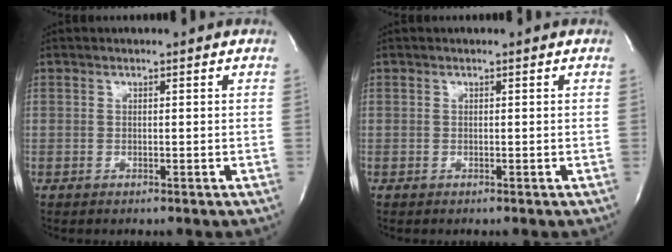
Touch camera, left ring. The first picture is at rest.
{"total": 0.0}